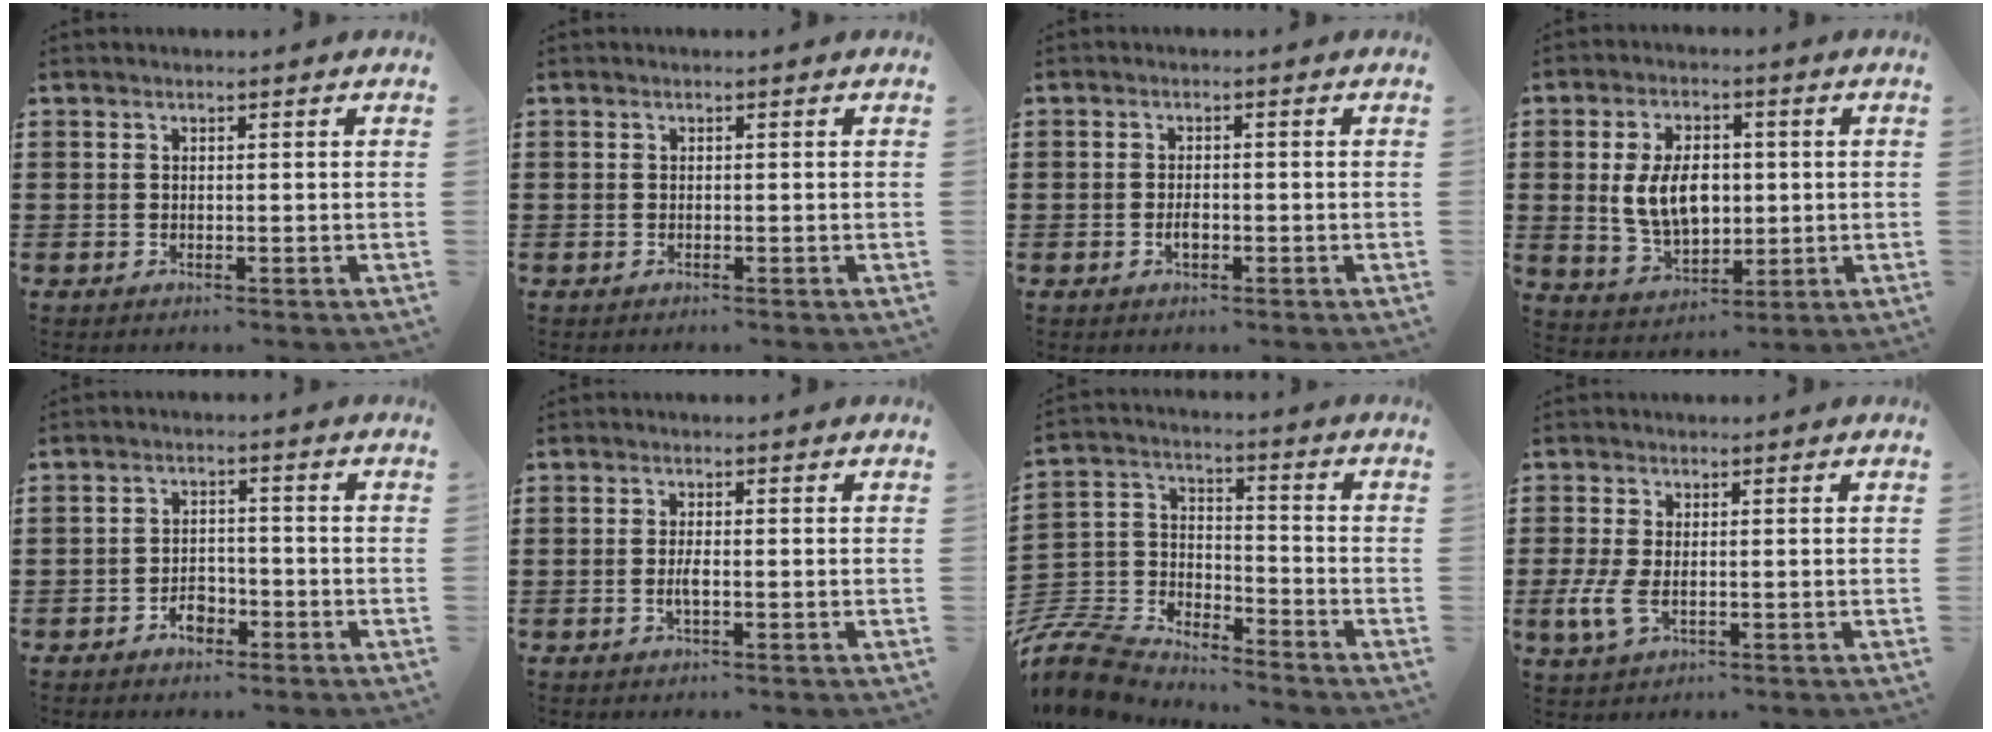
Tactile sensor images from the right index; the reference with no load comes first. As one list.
[{"total": 0.0}, {"total": 1.6, "force": [-0.7, 0.9, 1.2], "torque": [-0.024, -0.001, -0.011]}, {"total": 8.5, "force": [0.6, 5.4, 6.6], "torque": [-0.143, 0.007, 0.007]}, {"total": 3.2, "force": [-2.1, 1.9, 1.5], "torque": [-0.029, 0.005, -0.041]}, {"total": 1.9, "force": [-0.6, 0.3, 1.8], "torque": [-0.040, -0.002, -0.012]}, {"total": 8.4, "force": [-8.0, 2.0, 1.7], "torque": [-0.073, -0.001, -0.170]}, {"total": 4.0, "force": [-0.8, 1.9, 3.4], "torque": [-0.089, -0.011, -0.020]}]